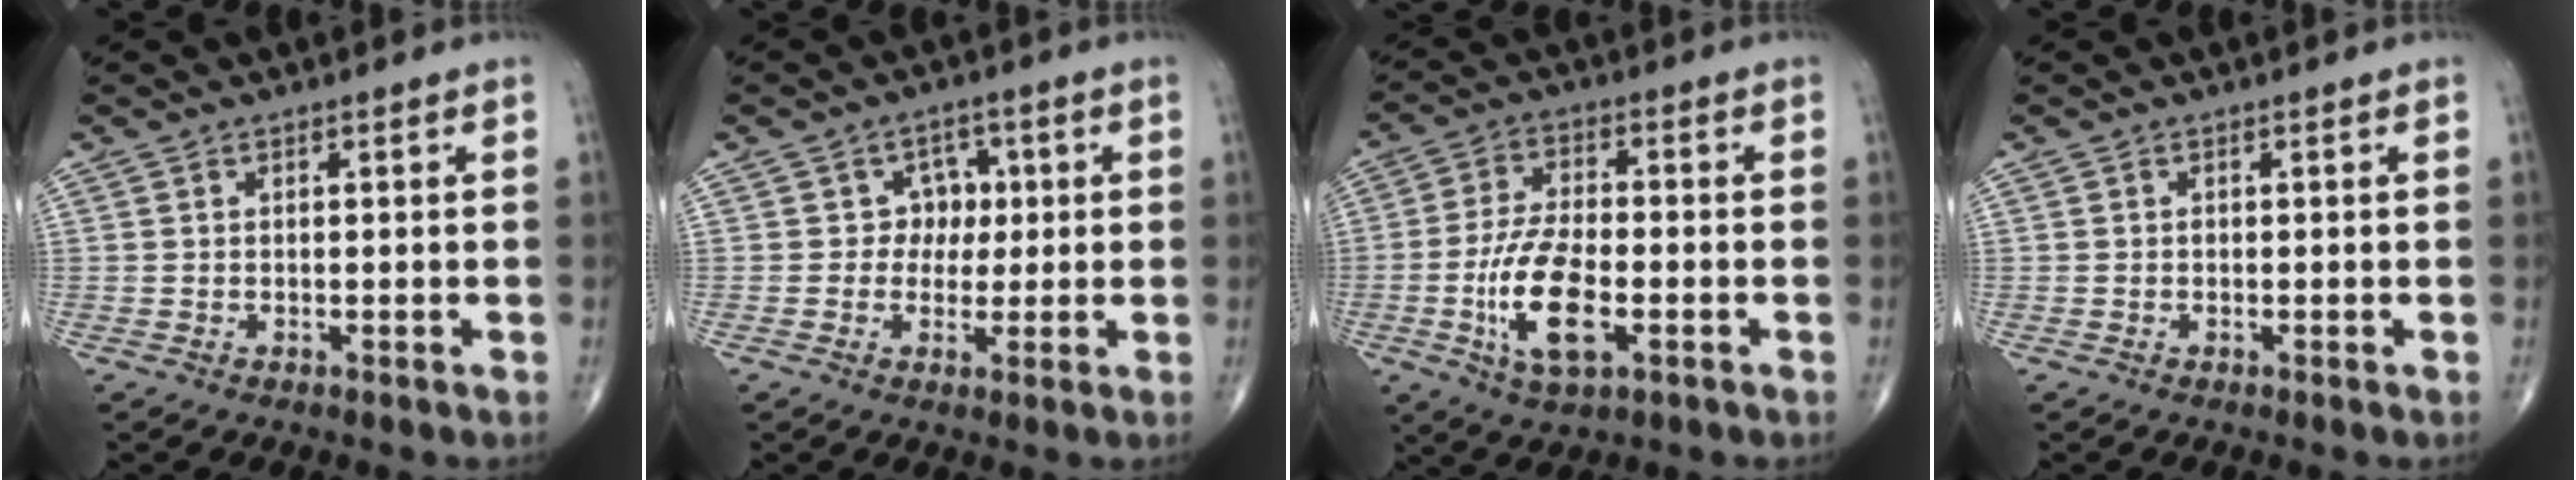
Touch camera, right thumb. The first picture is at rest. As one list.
[{"total": 4.6, "force": [0.5, 4.1, 1.9], "torque": [0.011, 0.009, -0.001]}, {"total": 12.1, "force": [-3.5, 5.1, 10.3], "torque": [-0.199, 0.009, -0.064]}, {"total": 0.0}]